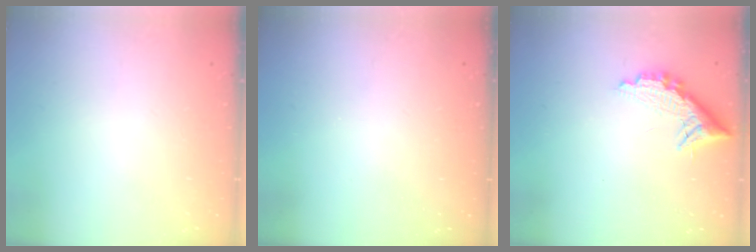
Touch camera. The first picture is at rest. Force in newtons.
{"total": 2.9, "press": 2.8, "slide": 0.8}
{"total": 10.9, "press": 10.9, "slide": 0.4}